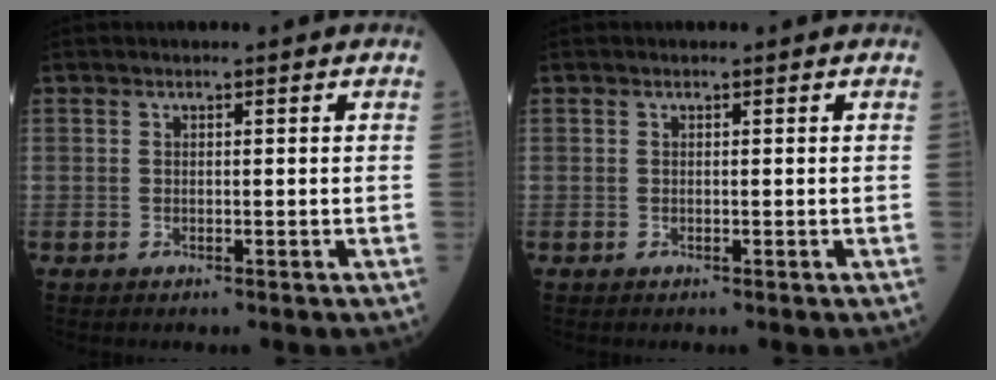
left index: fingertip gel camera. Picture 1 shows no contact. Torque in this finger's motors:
{"motor_torque": [-0.01, 0.01, 0.00, -0.01]}